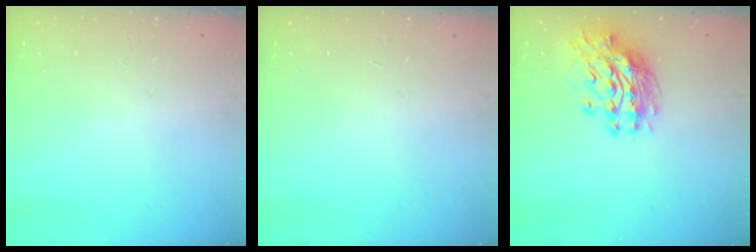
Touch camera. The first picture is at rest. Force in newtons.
{"total": 0.0}
{"total": 12.3, "press": 12.2, "slide": 1.6}